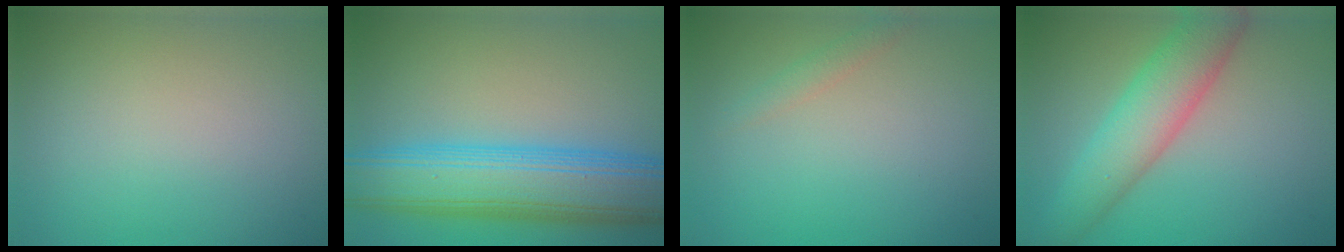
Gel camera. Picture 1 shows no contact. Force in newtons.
{"total": 10.4, "press": 10.4, "slide": 0.4}
{"total": 1.0, "press": 1.0, "slide": 0.1}
{"total": 6.2, "press": 6.2, "slide": 0.2}